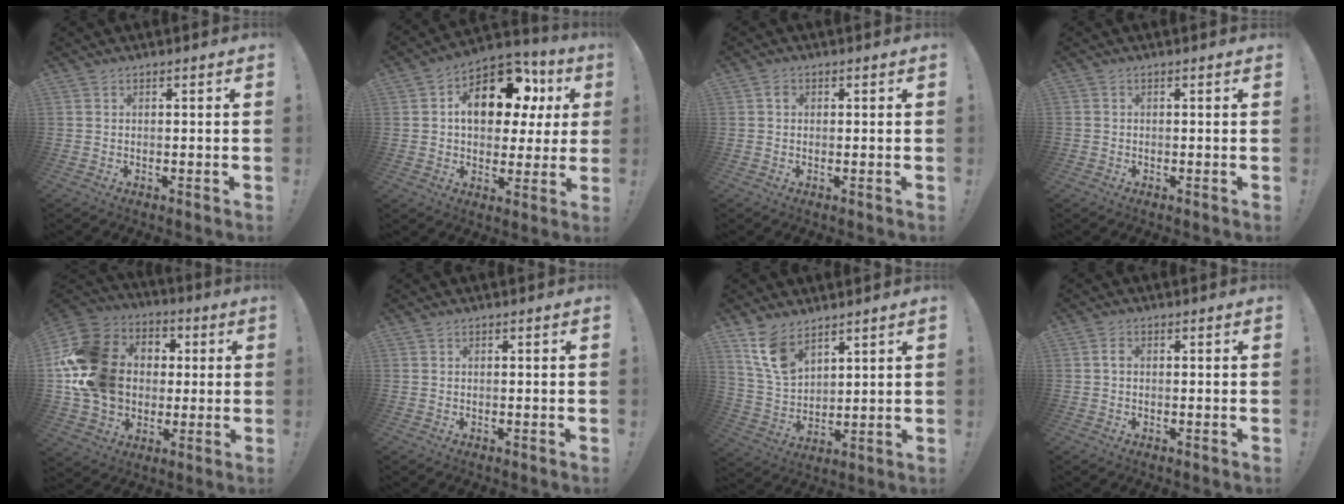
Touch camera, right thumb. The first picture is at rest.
{"total": 17.7, "force": [5.6, 10.7, 12.9], "torque": [-0.194, -0.015, 0.097]}
{"total": 1.4, "force": [0.2, 1.0, 0.9], "torque": [-0.012, 0.003, 0.002]}
{"total": 0.5, "force": [-0.3, 0.4, 0.2], "torque": [-0.002, 0.002, -0.004]}
{"total": 22.0, "force": [1.5, 18.2, 12.3], "torque": [-0.208, 0.006, 0.057]}
{"total": 0.0}
{"total": 10.8, "force": [7.4, 5.8, 5.4], "torque": [-0.103, -0.037, 0.146]}
{"total": 1.4, "force": [-0.2, 0.9, 1.0], "torque": [-0.015, 0.003, -0.005]}